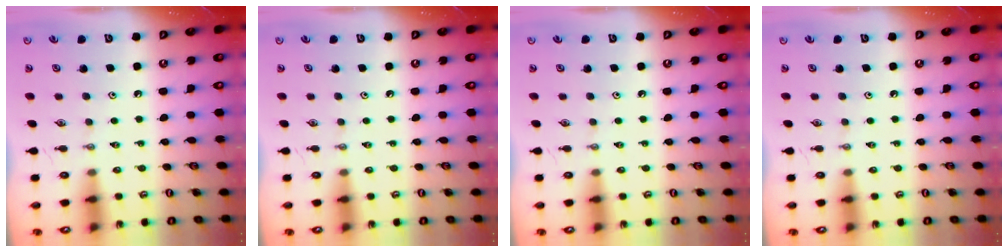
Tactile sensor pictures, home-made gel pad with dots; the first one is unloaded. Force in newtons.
{"total": 0.0}
{"total": 0.0}
{"total": 0.0}